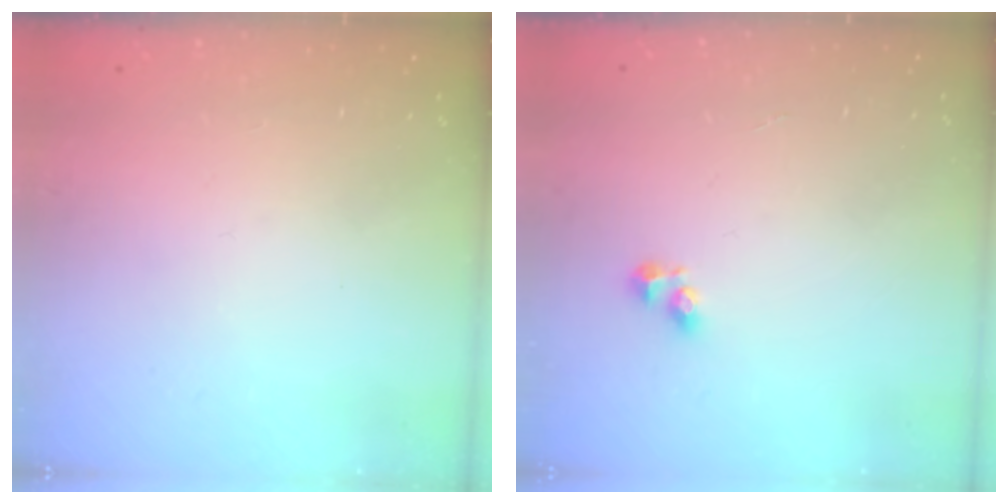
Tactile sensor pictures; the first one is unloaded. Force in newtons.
{"total": 2.5, "press": 2.5, "slide": 0.2}